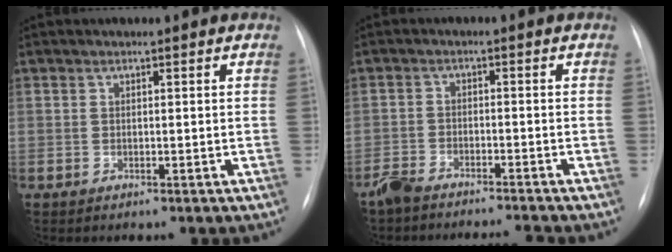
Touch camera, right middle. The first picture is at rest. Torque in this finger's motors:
{"motor_torque": [-0.06, -0.24, 0.08, 0.03]}